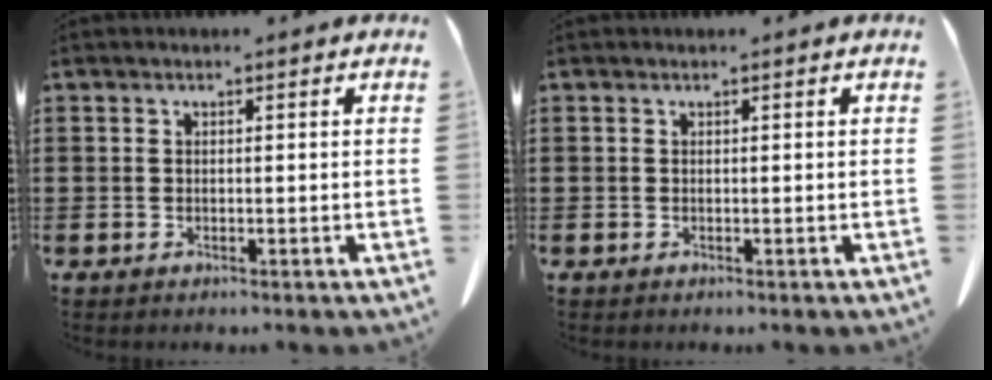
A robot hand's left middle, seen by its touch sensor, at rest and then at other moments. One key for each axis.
{"total": 0.0}